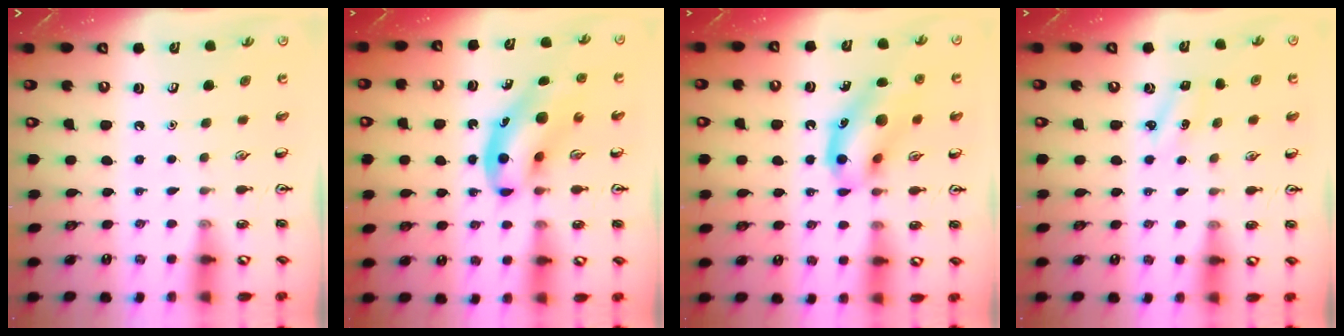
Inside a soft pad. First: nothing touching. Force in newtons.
{"total": 9.7, "press": 9.4, "slide": 2.5}
{"total": 13.0, "press": 12.9, "slide": 1.9}
{"total": 2.2, "press": 2.1, "slide": 0.8}